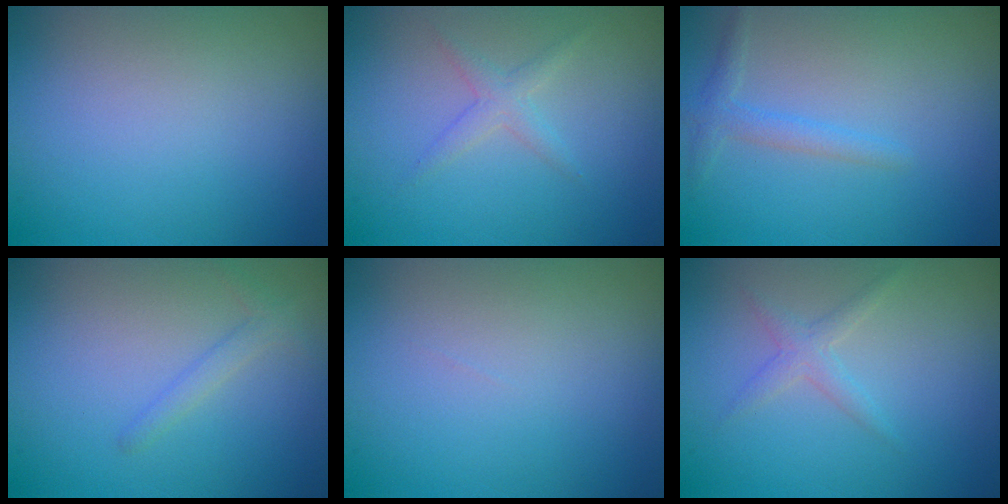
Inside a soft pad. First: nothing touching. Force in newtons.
{"total": 1.6, "press": 1.6, "slide": 0.1}
{"total": 1.3, "press": 1.3, "slide": 0.1}
{"total": 1.3, "press": 1.3, "slide": 0.1}
{"total": 0.0}
{"total": 1.5, "press": 1.5, "slide": 0.1}